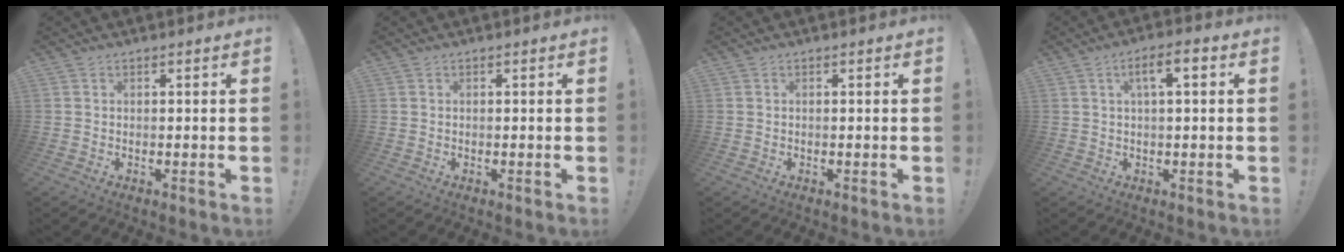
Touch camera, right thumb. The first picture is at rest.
{"total": 0.0}
{"total": 0.0}
{"total": 5.4, "force": [1.2, 1.4, 5.1], "torque": [-0.089, 0.007, 0.014]}